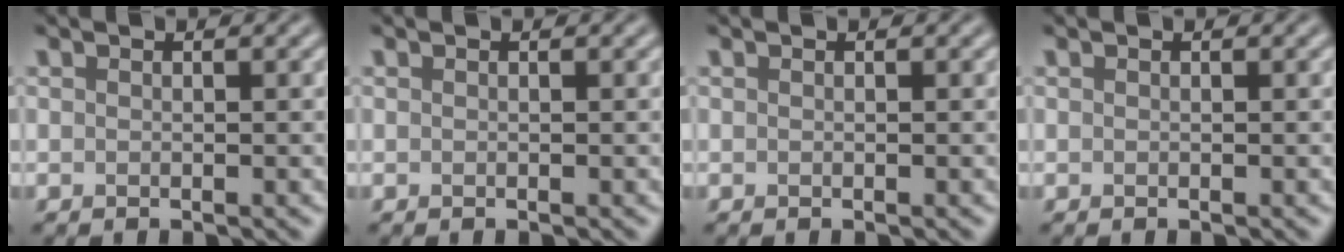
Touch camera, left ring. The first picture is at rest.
{"total": 0.0}
{"total": 0.0}
{"total": 0.0}